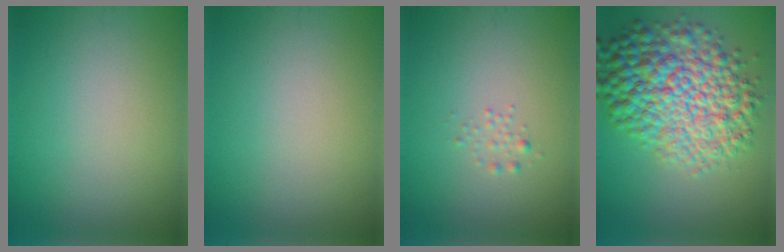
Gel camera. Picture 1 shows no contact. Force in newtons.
{"total": 0.0}
{"total": 0.8, "press": 0.8, "slide": 0.0}
{"total": 10.8, "press": 10.8, "slide": 0.2}